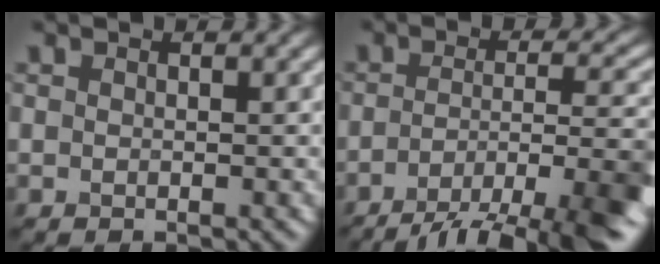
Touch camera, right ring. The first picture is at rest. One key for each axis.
{"total": 9.2, "fx": -4.8, "fy": 2.6, "fz": 7.3, "tx": -0.108, "ty": -0.004, "tz": -0.076}